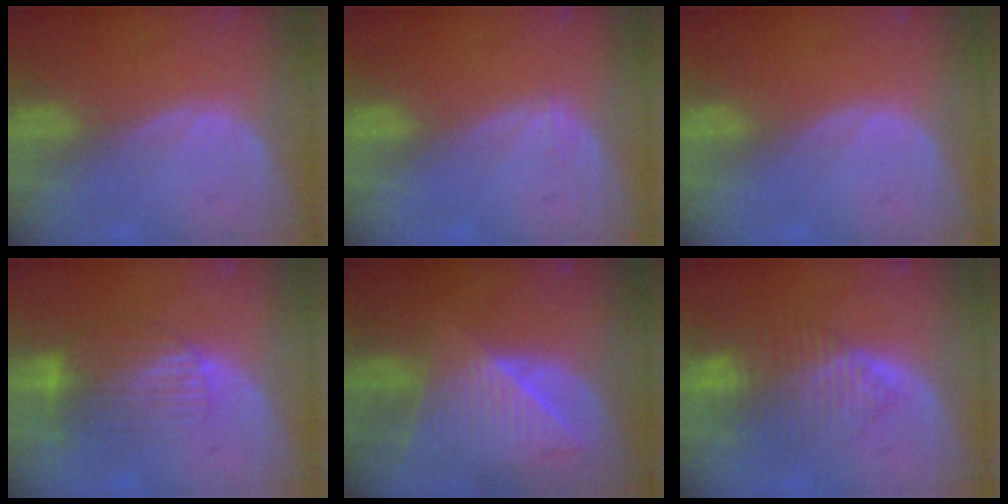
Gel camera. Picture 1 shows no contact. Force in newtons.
{"total": 0.5, "press": 0.5, "slide": 0.2}
{"total": 0.0}
{"total": 8.4, "press": 7.1, "slide": 4.5}
{"total": 9.2, "press": 8.2, "slide": 4.1}
{"total": 8.4, "press": 7.2, "slide": 4.3}